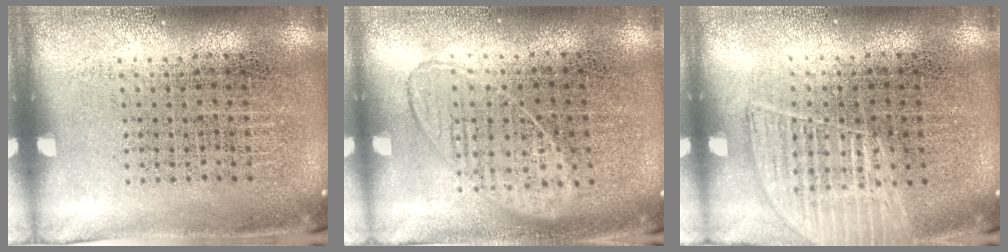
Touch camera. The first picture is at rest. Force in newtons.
{"total": 0.9, "press": 0.8, "slide": 0.4}
{"total": 1.3, "press": 1.2, "slide": 0.4}